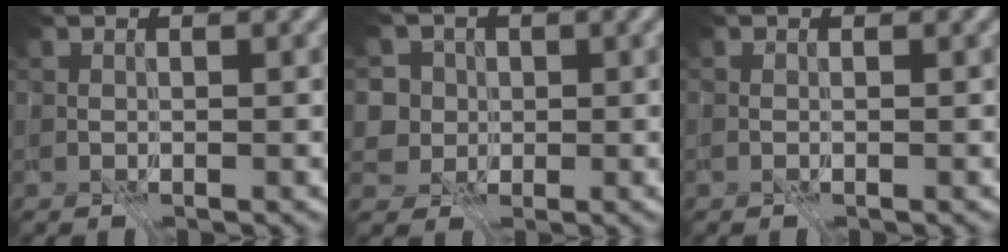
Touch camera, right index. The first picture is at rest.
{"total": 7.0, "force": [1.8, 5.7, 3.7], "torque": [-0.089, 0.015, -0.004]}
{"total": 0.6, "force": [-0.2, -0.4, -0.3], "torque": [0.012, -0.003, -0.006]}